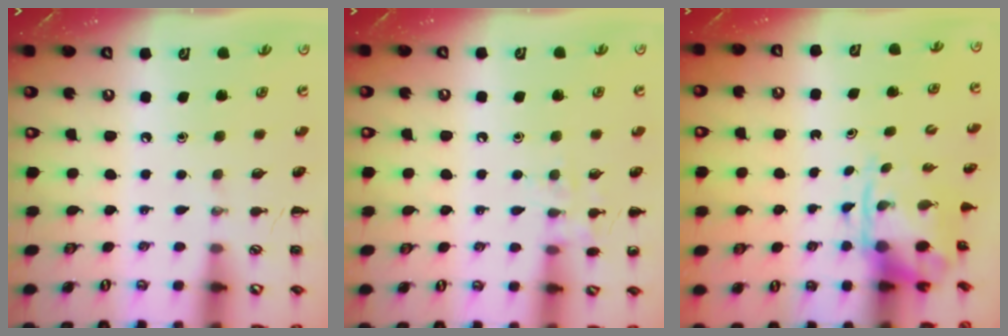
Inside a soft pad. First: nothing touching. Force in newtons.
{"total": 7.4, "press": 7.4, "slide": 0.9}
{"total": 3.6, "press": 3.5, "slide": 0.8}